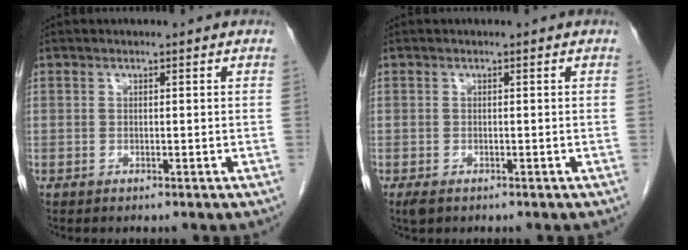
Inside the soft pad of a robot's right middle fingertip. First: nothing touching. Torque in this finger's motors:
{"motor_torque": [-0.22, -0.08, 0.00, -0.01]}